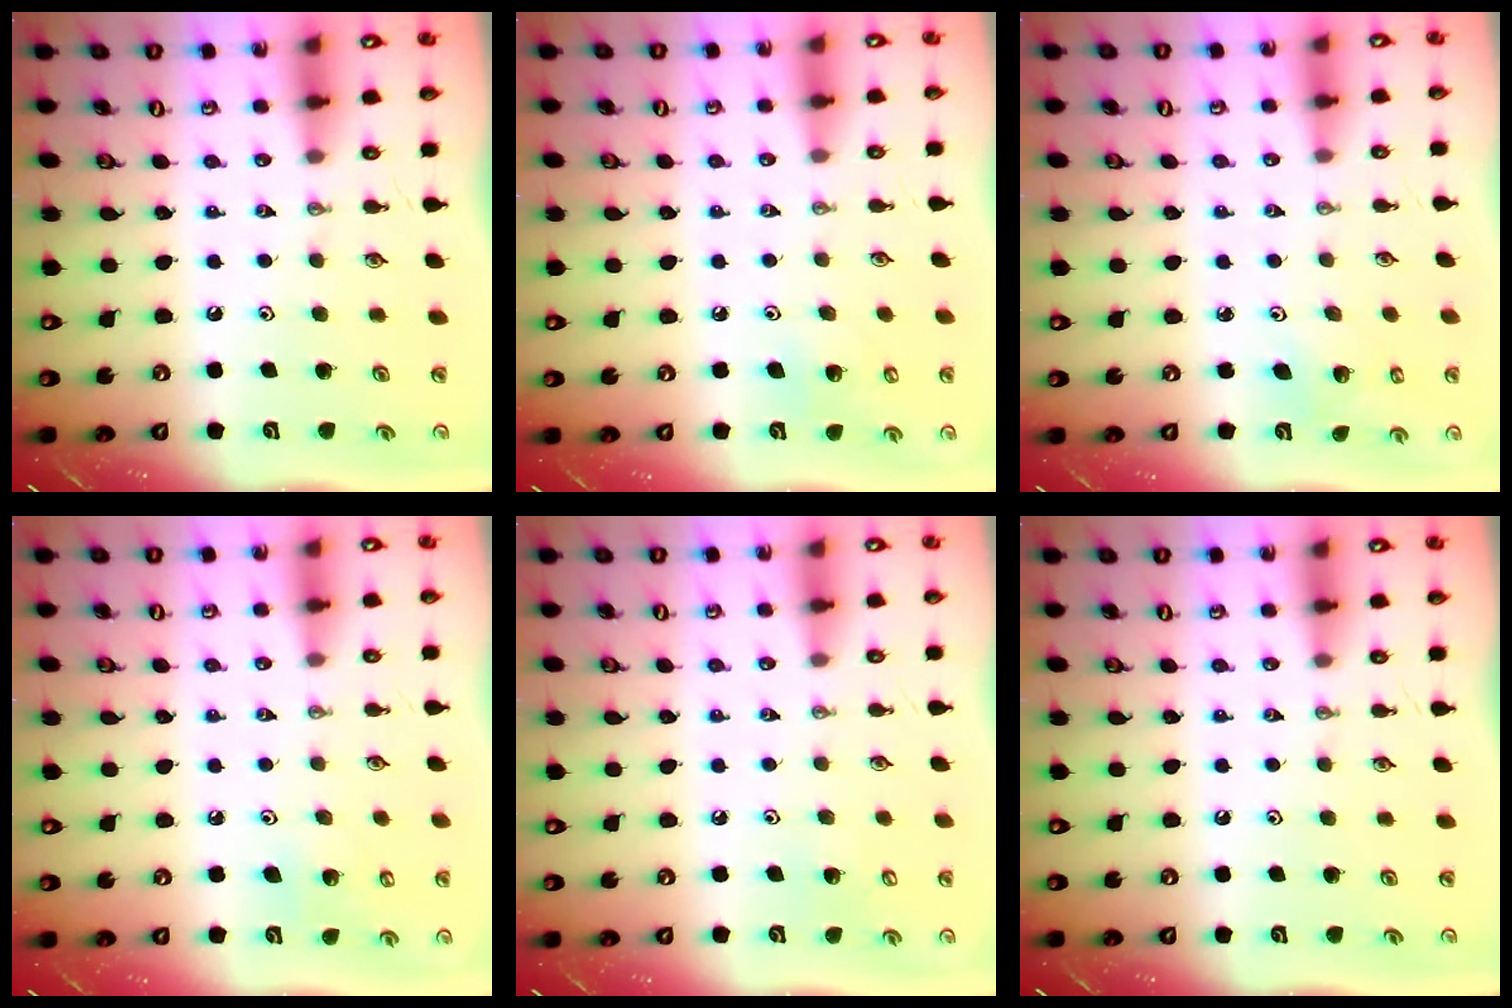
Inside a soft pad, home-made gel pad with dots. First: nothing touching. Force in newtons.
{"total": 5.5, "press": 5.4, "slide": 0.8}
{"total": 3.4, "press": 3.4, "slide": 0.4}
{"total": 5.7, "press": 5.7, "slide": 0.4}
{"total": 4.0, "press": 4.0, "slide": 0.3}
{"total": 0.0}